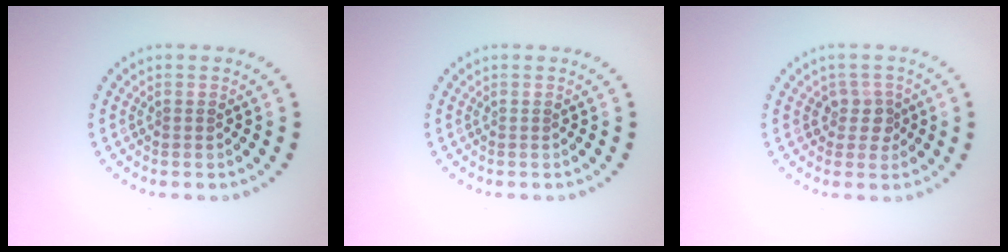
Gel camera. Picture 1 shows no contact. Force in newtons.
{"total": 0.0}
{"total": 2.0, "press": 1.6, "slide": 1.1}